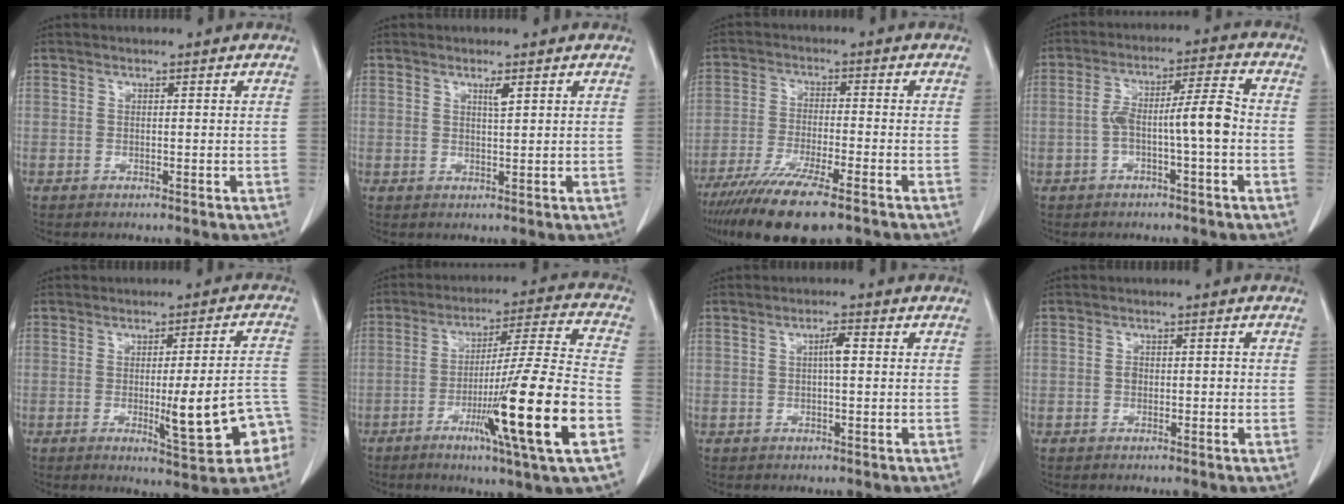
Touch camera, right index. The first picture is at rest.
{"total": 1.4, "force": [0.8, 0.0, 1.2], "torque": [-0.021, -0.004, 0.014]}
{"total": 13.3, "force": [-9.8, 1.6, 8.9], "torque": [-0.163, -0.035, -0.164]}
{"total": 7.9, "force": [-1.6, 0.6, 7.7], "torque": [-0.138, 0.027, -0.028]}
{"total": 11.7, "force": [-3.8, 1.5, 10.9], "torque": [-0.139, 0.008, -0.042]}
{"total": 19.0, "force": [-6.8, -1.2, 17.7], "torque": [-0.285, -0.018, -0.113]}
{"total": 2.4, "force": [0.3, 0.3, 2.3], "torque": [-0.041, 0.004, 0.004]}
{"total": 1.7, "force": [-0.3, 1.1, 1.3], "torque": [-0.018, 0.004, -0.004]}